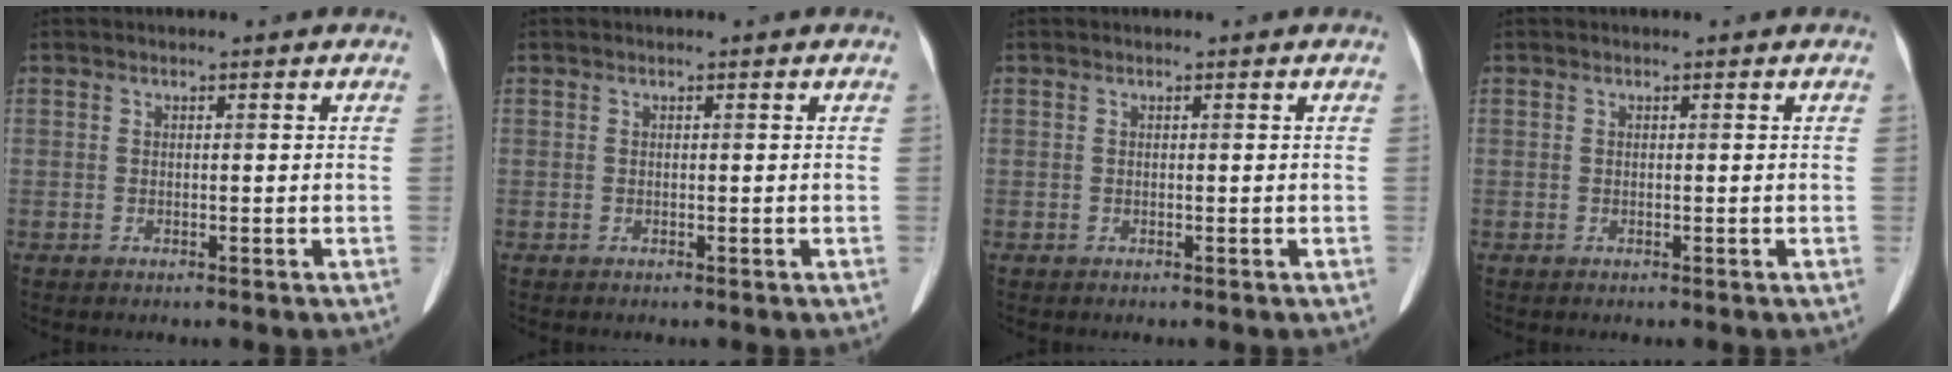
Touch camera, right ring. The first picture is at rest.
{"total": 0.0}
{"total": 0.0}
{"total": 0.0}